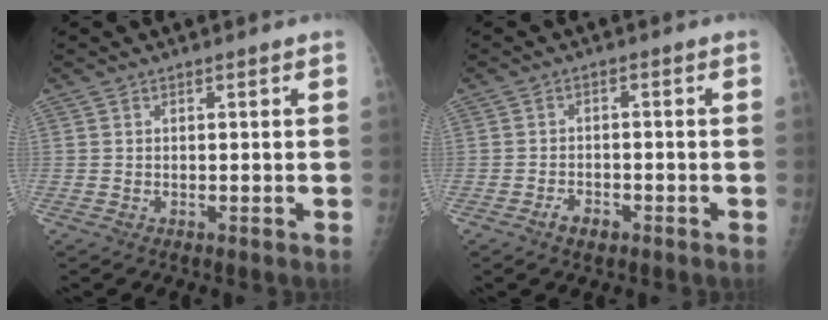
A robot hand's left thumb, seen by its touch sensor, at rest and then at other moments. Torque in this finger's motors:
{"motor_torque": [-0.31, 0.29, 0.10, 0.17, 0.00]}